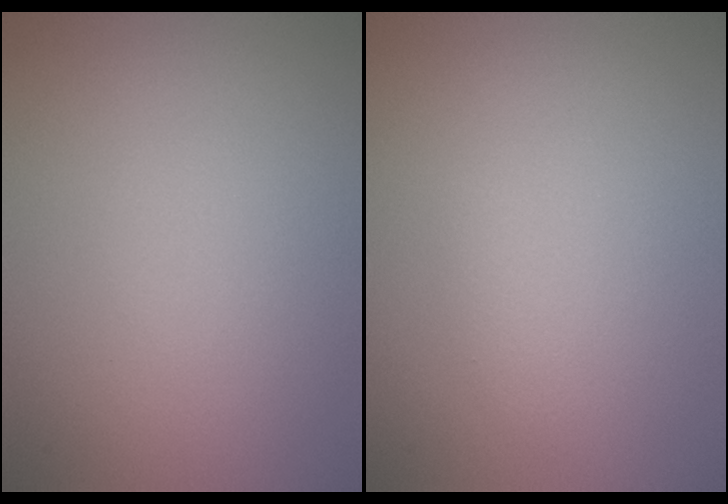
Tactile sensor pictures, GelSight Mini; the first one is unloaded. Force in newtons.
{"total": 0.8, "press": 0.7, "slide": 0.1}